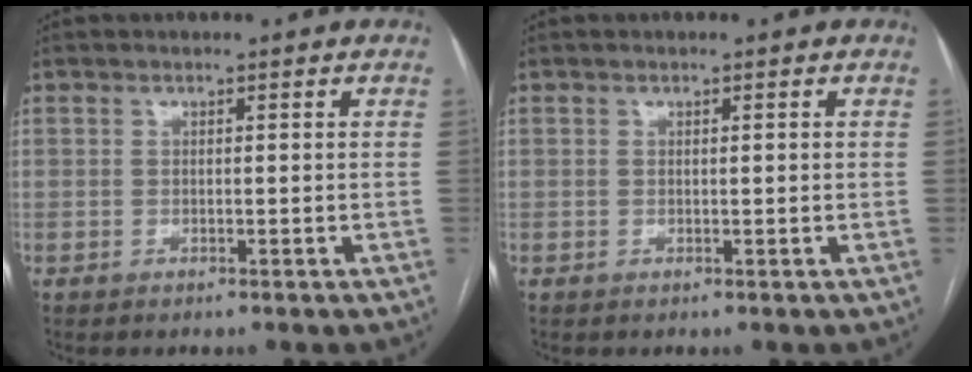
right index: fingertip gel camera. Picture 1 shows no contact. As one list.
[{"total": 0.6, "force": [0.2, 0.1, 0.6], "torque": [-0.014, 0.002, 0.003]}]